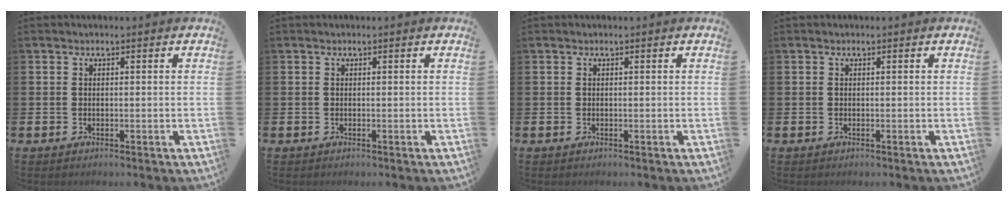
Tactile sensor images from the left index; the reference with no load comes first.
{"total": 0.0}
{"total": 0.0}
{"total": 0.0}